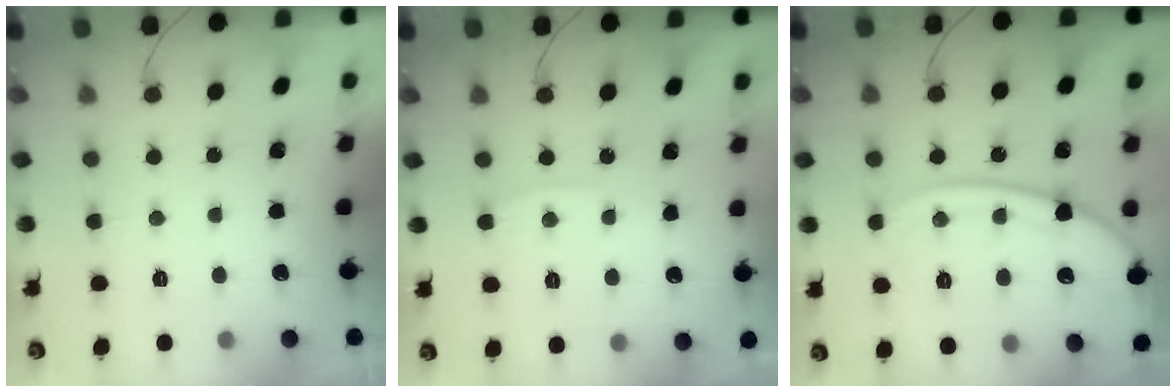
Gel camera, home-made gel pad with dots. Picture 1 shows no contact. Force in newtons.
{"total": 5.7, "press": 5.6, "slide": 0.6}
{"total": 17.9, "press": 17.8, "slide": 1.7}